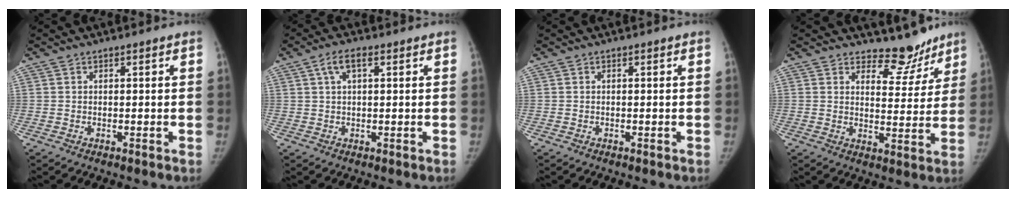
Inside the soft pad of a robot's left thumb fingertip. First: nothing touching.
{"total": 4.1, "force": [1.7, 1.8, 3.3], "torque": [-0.064, 0.012, 0.034]}
{"total": 0.0}
{"total": 7.8, "force": [6.8, 3.6, 1.2], "torque": [0.020, -0.060, 0.096]}